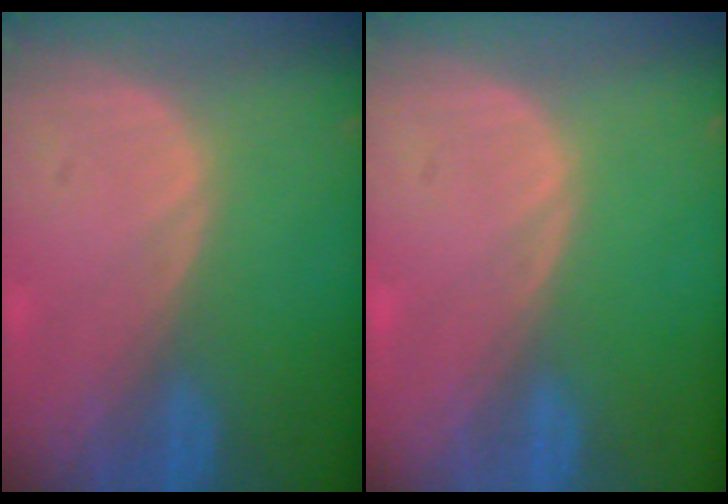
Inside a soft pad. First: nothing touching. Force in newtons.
{"total": 0.0}